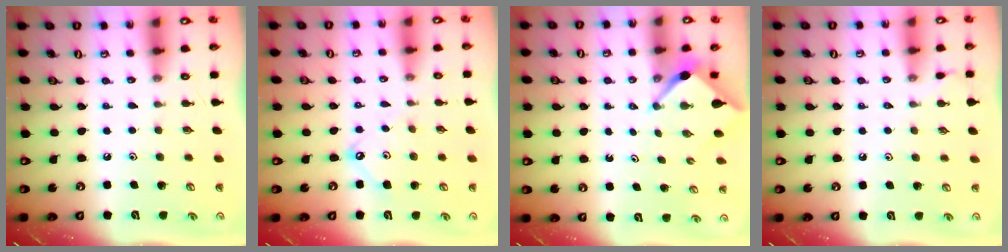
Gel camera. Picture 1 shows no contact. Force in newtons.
{"total": 7.7, "press": 7.7, "slide": 0.8}
{"total": 2.5, "press": 2.5, "slide": 0.3}
{"total": 3.6, "press": 3.6, "slide": 0.5}